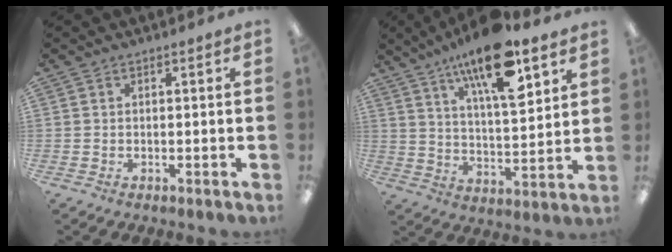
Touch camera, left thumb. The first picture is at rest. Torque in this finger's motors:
{"motor_torque": [1.25, 0.92, 1.68, -1.09, 0.37]}